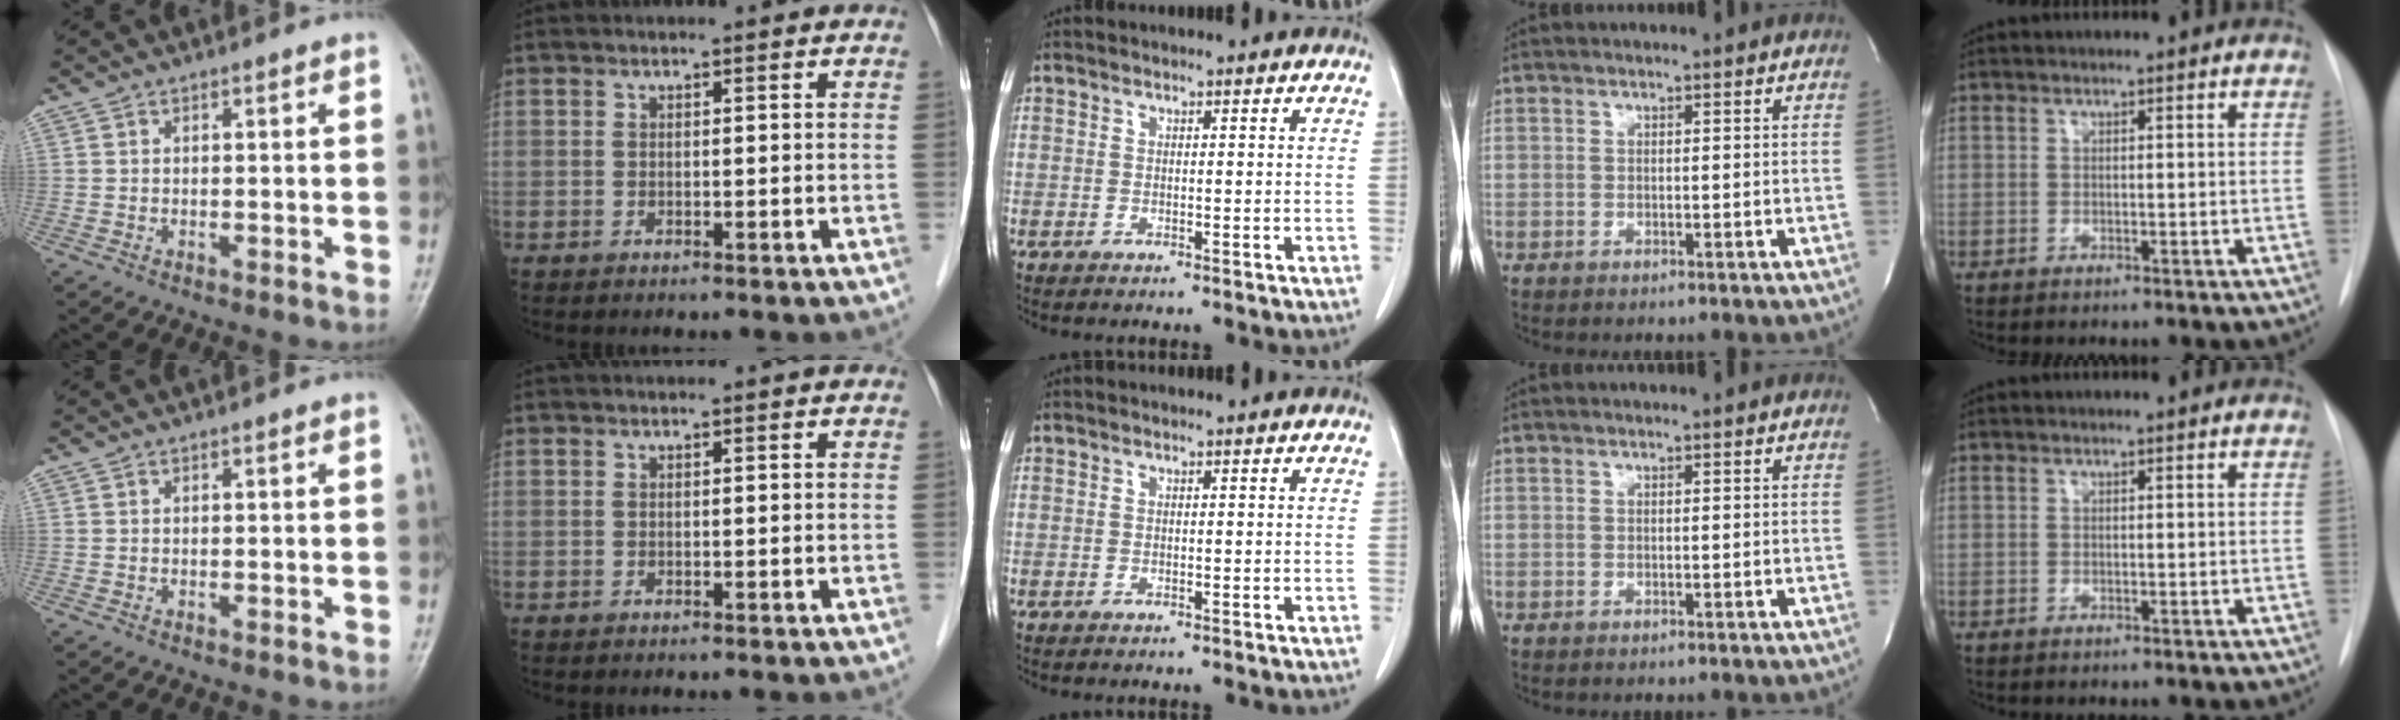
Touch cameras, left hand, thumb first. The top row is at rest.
{}